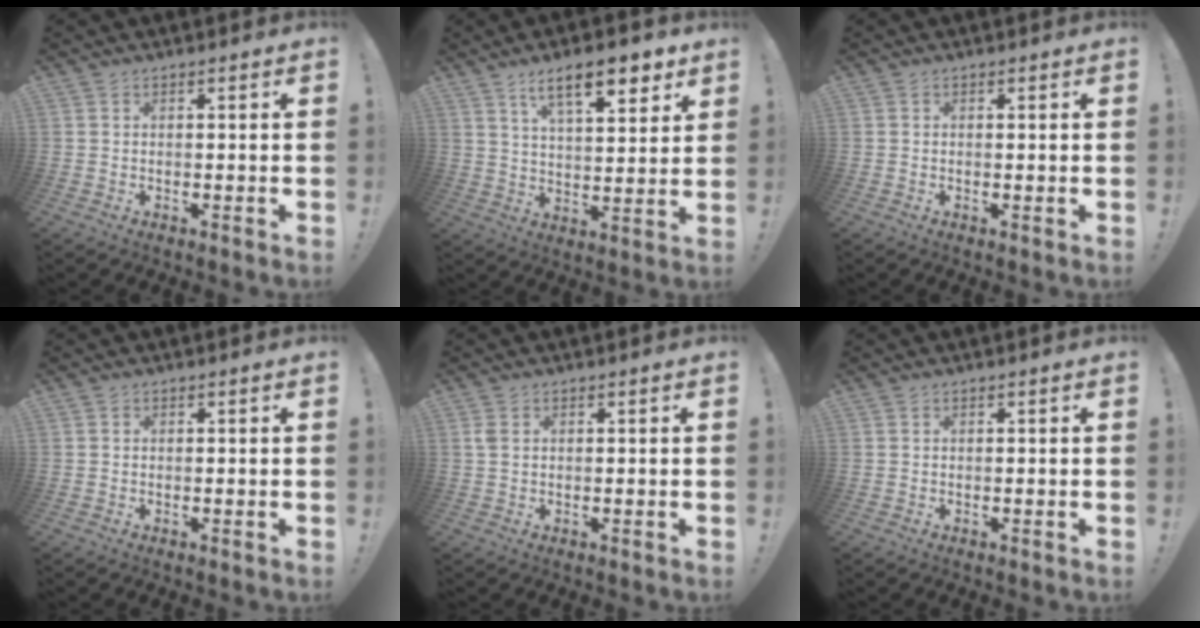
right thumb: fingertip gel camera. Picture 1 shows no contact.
{"total": 13.7, "force": [7.9, 4.5, 10.2], "torque": [-0.152, -0.031, 0.127]}
{"total": 0.6, "force": [0.2, -0.2, 0.5], "torque": [0.001, -0.005, 0.001]}
{"total": 0.0}
{"total": 1.8, "force": [0.6, 1.1, 1.3], "torque": [-0.026, 0.004, 0.010]}
{"total": 0.0}